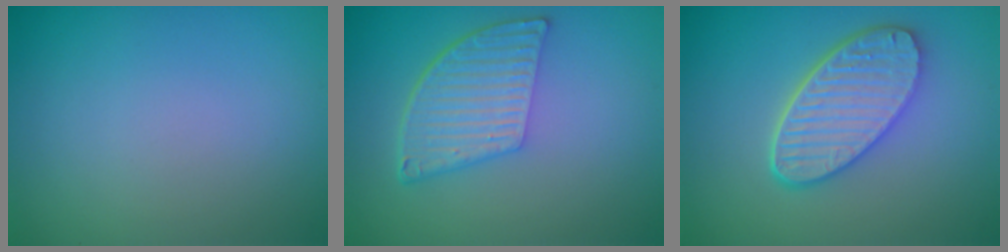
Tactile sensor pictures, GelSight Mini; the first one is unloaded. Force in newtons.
{"total": 5.5, "press": 3.8, "slide": 4.0}
{"total": 5.8, "press": 4.5, "slide": 3.6}